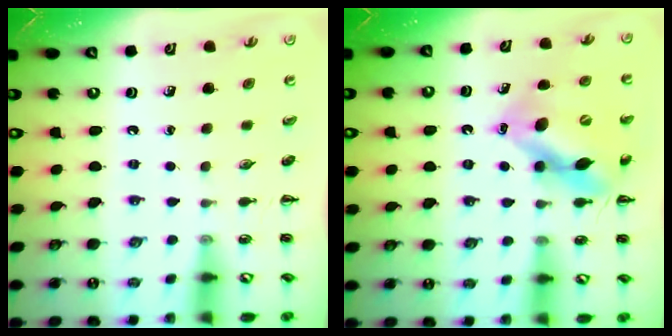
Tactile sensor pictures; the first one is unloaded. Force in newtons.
{"total": 11.7, "press": 11.3, "slide": 3.3}